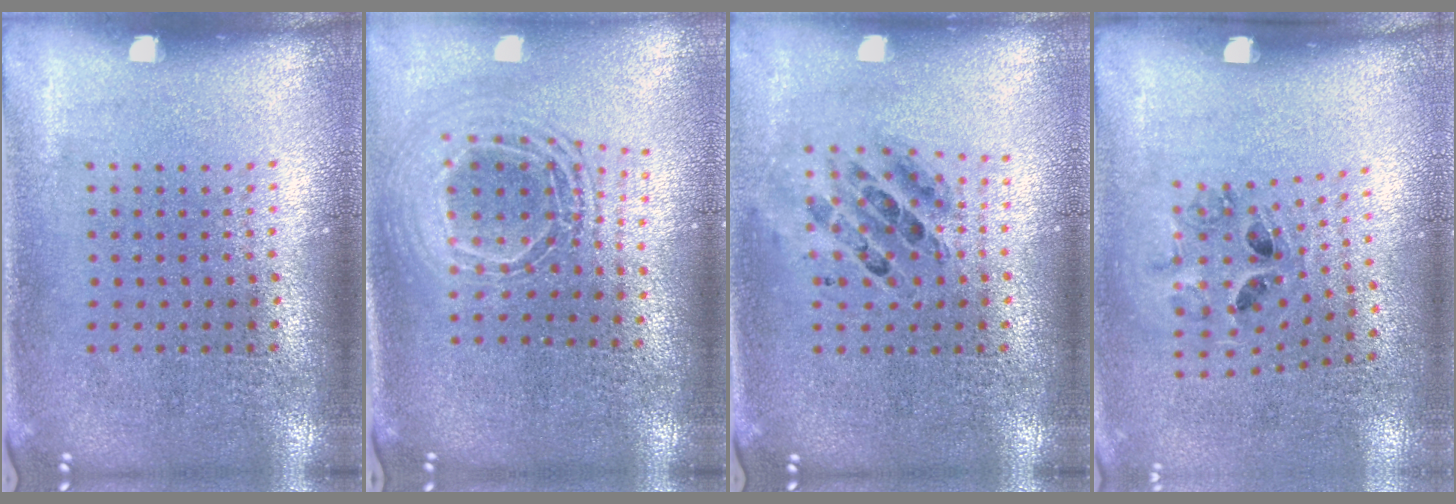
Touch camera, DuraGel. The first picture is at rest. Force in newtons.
{"total": 2.0, "press": 1.6, "slide": 1.2}
{"total": 0.7, "press": 0.7, "slide": 0.2}
{"total": 1.4, "press": 0.8, "slide": 1.1}